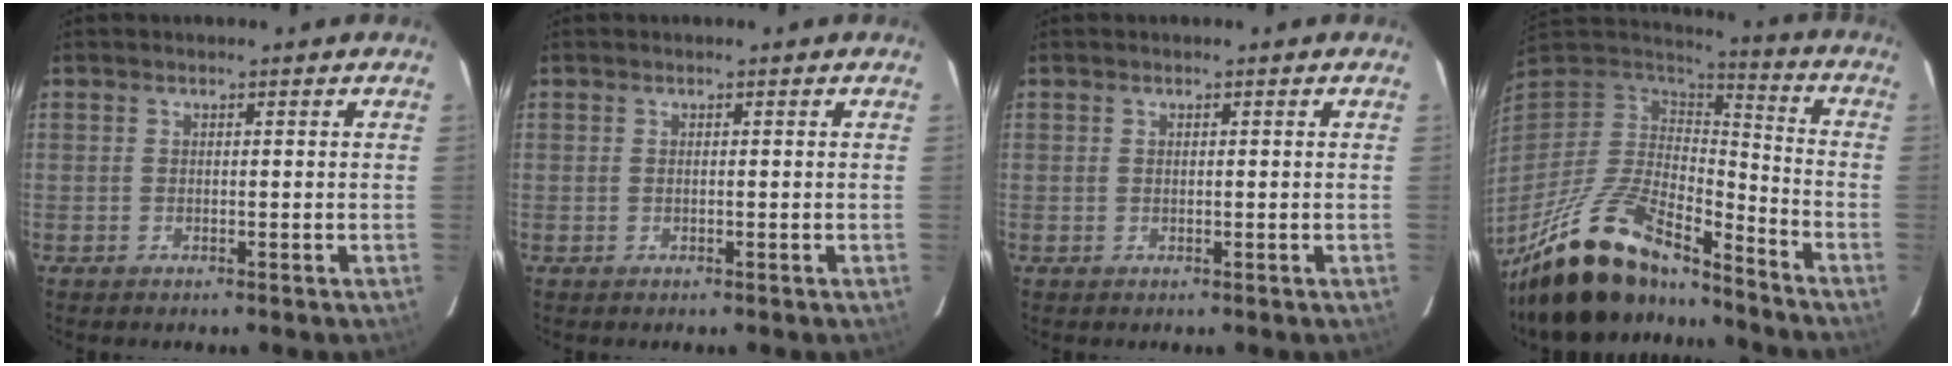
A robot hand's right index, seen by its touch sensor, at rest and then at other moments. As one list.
[{"total": 0.0}, {"total": 0.0}, {"total": 22.0, "force": [-16.8, 7.0, 12.3], "torque": [-0.250, -0.030, -0.299]}]